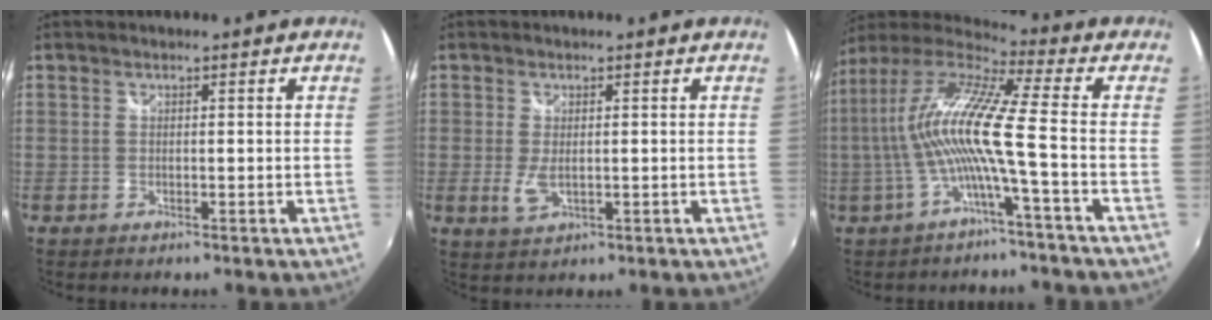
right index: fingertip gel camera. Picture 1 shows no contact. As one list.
[{"total": 3.3, "force": [-0.3, 1.6, 2.9], "torque": [-0.058, -0.009, -0.001]}, {"total": 12.5, "force": [-2.4, -1.1, 12.2], "torque": [-0.219, -0.003, -0.047]}]